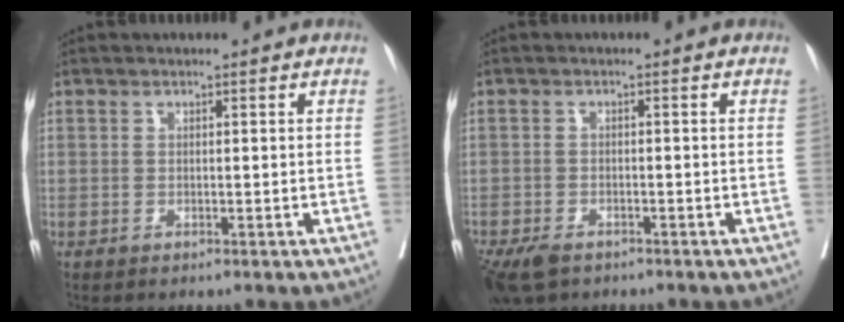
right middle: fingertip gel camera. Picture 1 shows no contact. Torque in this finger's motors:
{"motor_torque": [0.63, -0.61, 0.08, 0.05]}